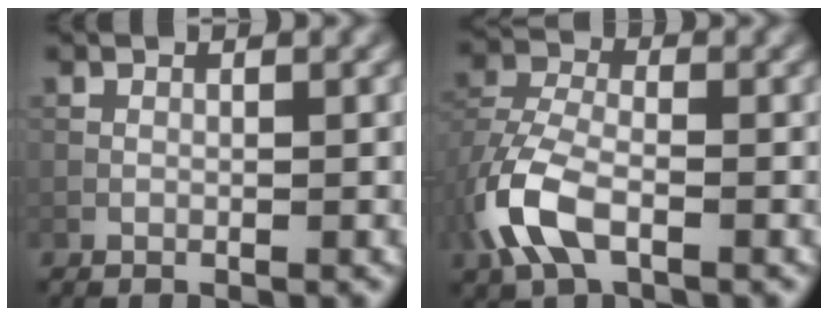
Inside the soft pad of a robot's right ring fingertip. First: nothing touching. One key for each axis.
{"total": 6.4, "fx": -2.7, "fy": 3.4, "fz": 4.7, "tx": -0.116, "ty": -0.002, "tz": -0.065}